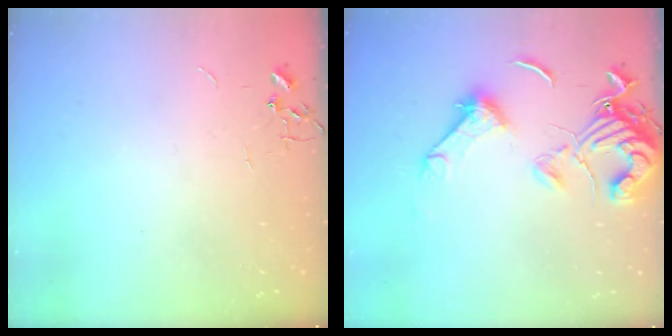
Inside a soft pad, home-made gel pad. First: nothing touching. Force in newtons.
{"total": 14.8, "press": 14.7, "slide": 1.8}